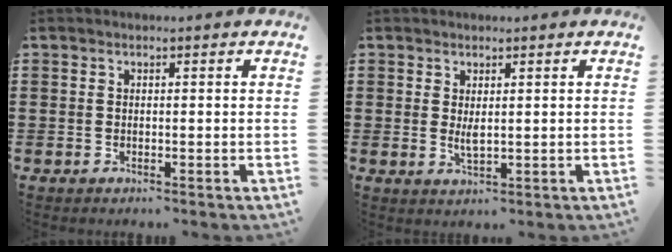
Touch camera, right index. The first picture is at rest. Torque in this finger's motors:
{"motor_torque": [2.14, 0.00, 0.22, -0.01]}